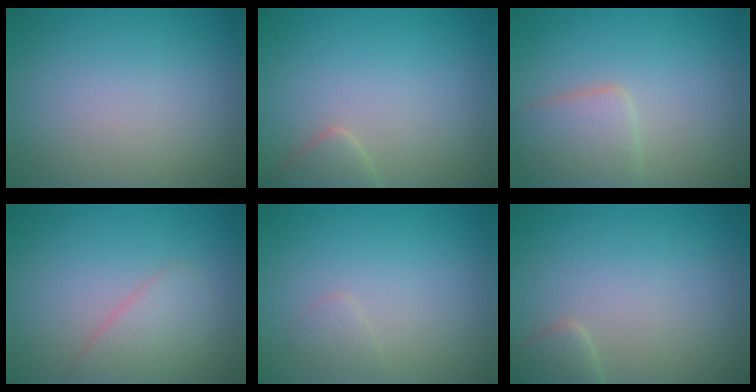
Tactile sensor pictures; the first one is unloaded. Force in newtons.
{"total": 1.8, "press": 1.8, "slide": 0.1}
{"total": 3.4, "press": 3.4, "slide": 0.3}
{"total": 2.3, "press": 2.3, "slide": 0.0}
{"total": 0.8, "press": 0.8, "slide": 0.1}
{"total": 1.7, "press": 1.7, "slide": 0.1}